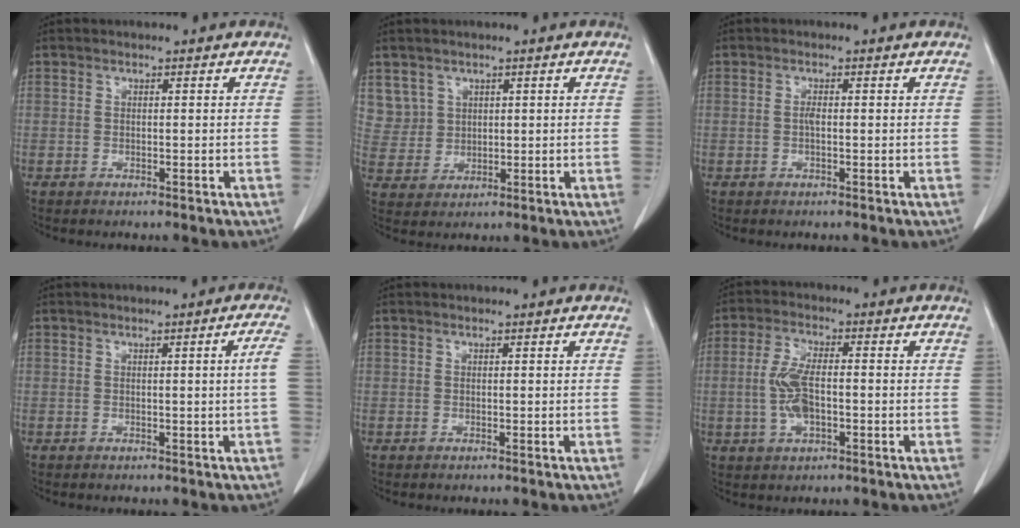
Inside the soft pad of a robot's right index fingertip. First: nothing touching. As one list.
[{"total": 5.1, "force": [2.7, 4.4, -0.1], "torque": [0.007, 0.005, 0.063]}, {"total": 1.0, "force": [-0.1, 0.2, 1.0], "torque": [-0.022, 0.000, -0.002]}, {"total": 2.6, "force": [0.0, -0.7, 2.5], "torque": [-0.033, 0.000, 0.004]}, {"total": 0.0}, {"total": 6.4, "force": [-0.9, 2.4, 5.9], "torque": [-0.130, 0.004, -0.018]}]